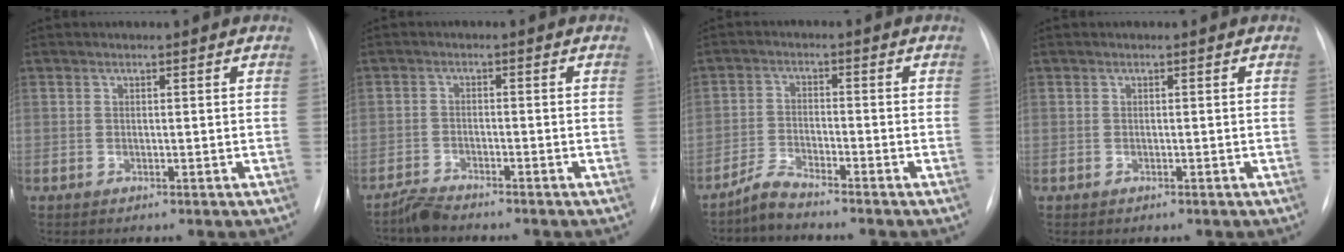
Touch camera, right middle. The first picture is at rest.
{"total": 2.6, "force": [-2.6, -0.1, 0.4], "torque": [-0.012, -0.011, -0.052]}
{"total": 3.5, "force": [-3.4, -0.1, 0.8], "torque": [-0.022, -0.014, -0.071]}
{"total": 0.0}